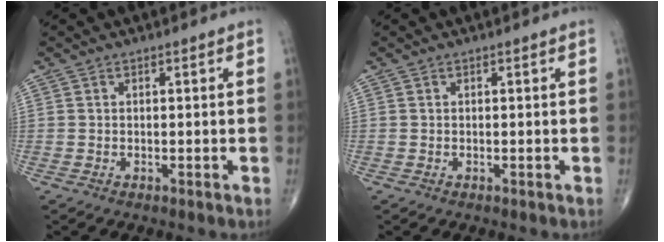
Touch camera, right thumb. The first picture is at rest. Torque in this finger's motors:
{"motor_torque": [0.00, 0.00, 0.00, 0.00, 0.00]}